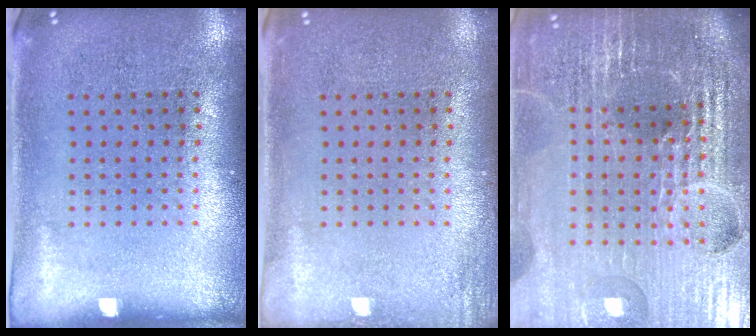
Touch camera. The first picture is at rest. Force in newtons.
{"total": 1.2, "press": 1.2, "slide": 0.1}
{"total": 6.7, "press": 5.9, "slide": 3.3}